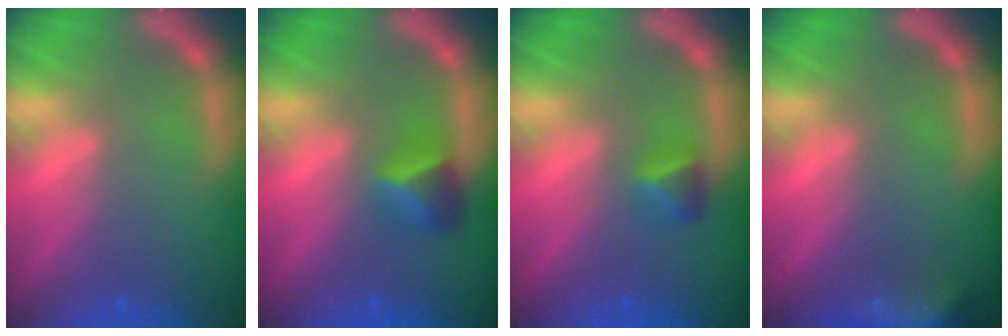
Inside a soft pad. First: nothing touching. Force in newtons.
{"total": 2.9}
{"total": 1.9}
{"total": 7.4}